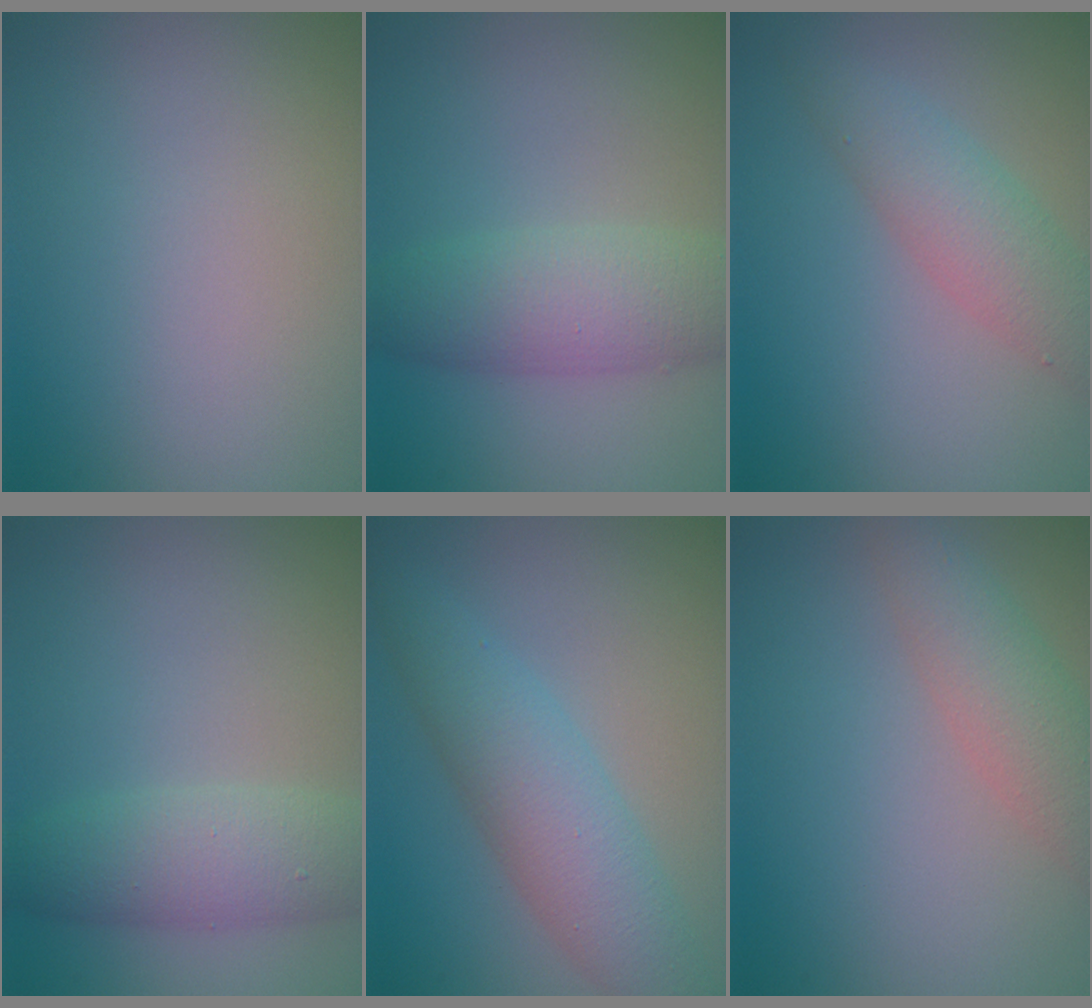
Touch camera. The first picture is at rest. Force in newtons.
{"total": 5.2, "press": 5.2, "slide": 0.1}
{"total": 3.8, "press": 3.8, "slide": 0.0}
{"total": 4.5, "press": 4.5, "slide": 0.1}
{"total": 5.3, "press": 5.3, "slide": 0.1}
{"total": 3.8, "press": 3.8, "slide": 0.1}